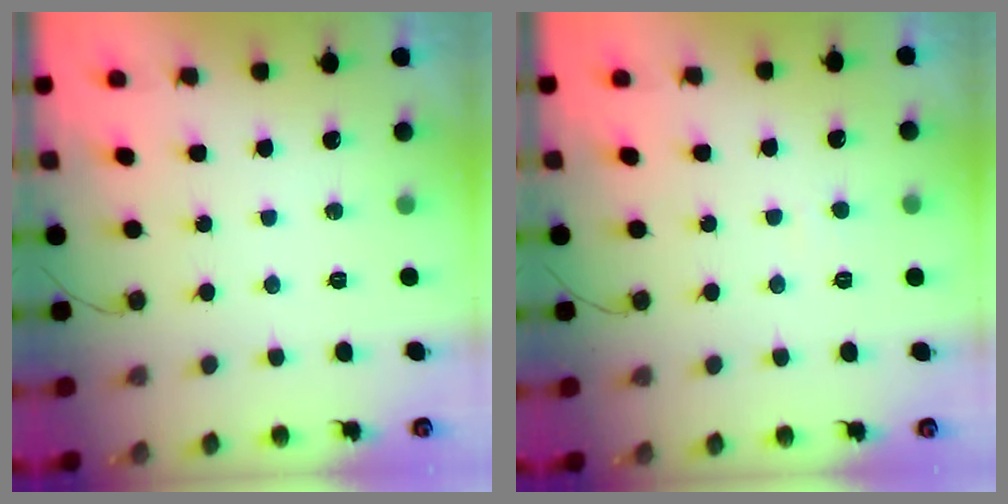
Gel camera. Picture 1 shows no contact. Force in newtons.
{"total": 1.7, "press": 1.7, "slide": 0.1}